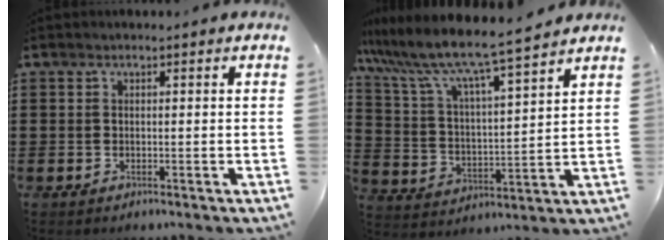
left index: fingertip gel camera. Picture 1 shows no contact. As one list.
[{"total": 8.0, "force": [7.2, -0.4, 3.5], "torque": [-0.098, -0.050, 0.116]}]